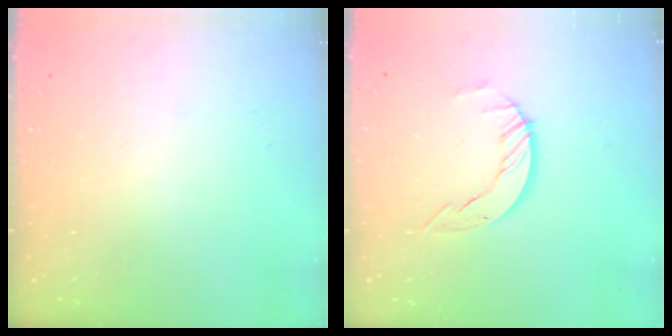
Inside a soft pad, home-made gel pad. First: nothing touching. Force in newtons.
{"total": 5.2, "press": 5.2, "slide": 0.5}